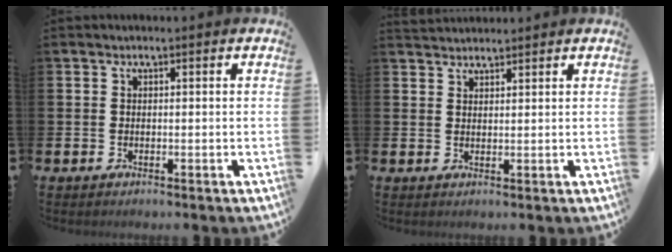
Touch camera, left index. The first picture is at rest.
{"total": 2.4, "force": [2.3, 0.6, 0.0], "torque": [0.008, -0.011, 0.041]}